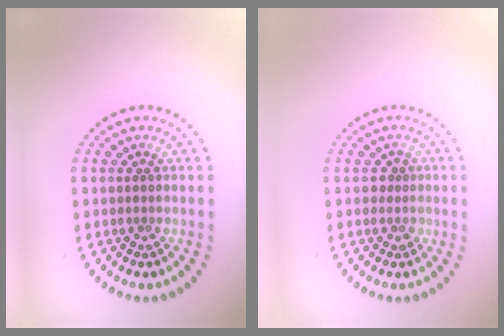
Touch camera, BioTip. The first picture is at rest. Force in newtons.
{"total": 1.1, "press": 0.9, "slide": 0.7}